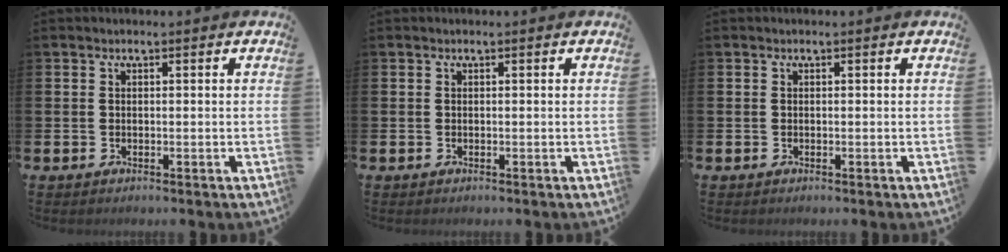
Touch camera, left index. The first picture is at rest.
{"total": 0.0}
{"total": 0.0}